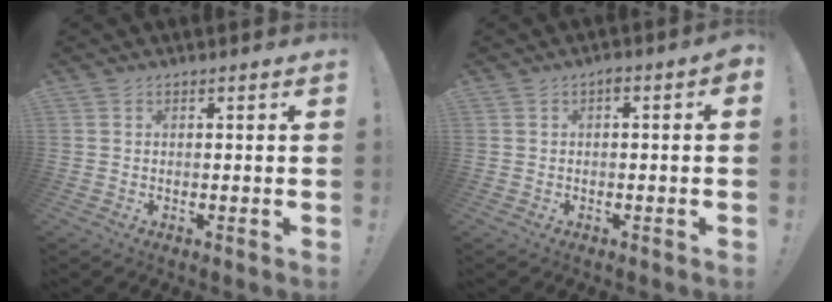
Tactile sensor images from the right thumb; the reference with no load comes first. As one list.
[{"total": 1.6, "force": [-0.7, 0.3, 1.4], "torque": [-0.028, 0.005, -0.013]}]